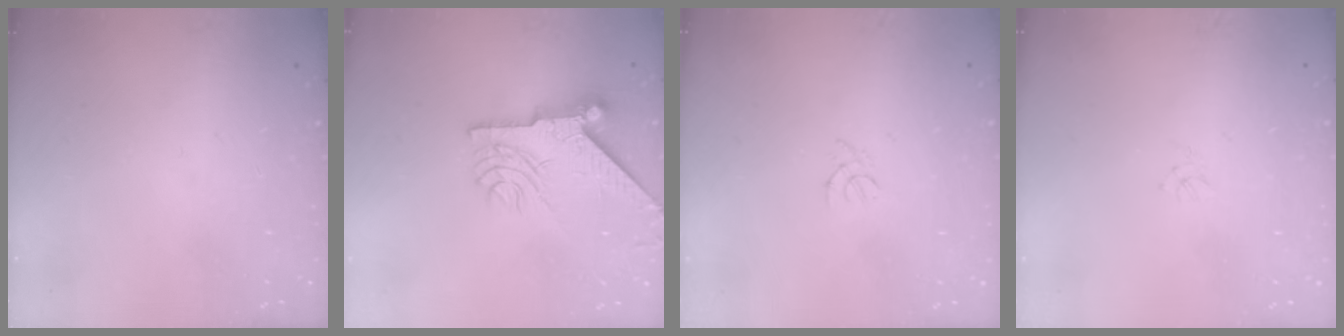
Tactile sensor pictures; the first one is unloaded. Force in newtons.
{"total": 9.5, "press": 9.4, "slide": 1.1}
{"total": 0.8, "press": 0.7, "slide": 0.3}
{"total": 1.1, "press": 1.0, "slide": 0.3}